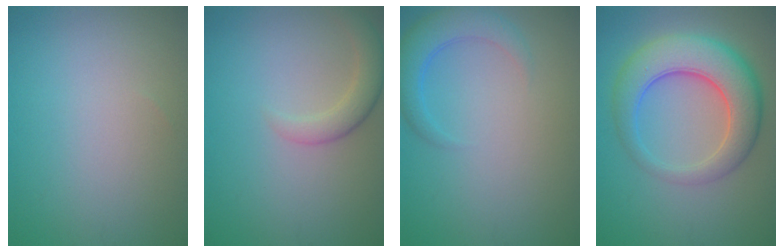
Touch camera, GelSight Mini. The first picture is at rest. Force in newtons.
{"total": 2.7, "press": 2.7, "slide": 0.2}
{"total": 3.3, "press": 3.3, "slide": 0.3}
{"total": 7.9, "press": 7.8, "slide": 0.3}